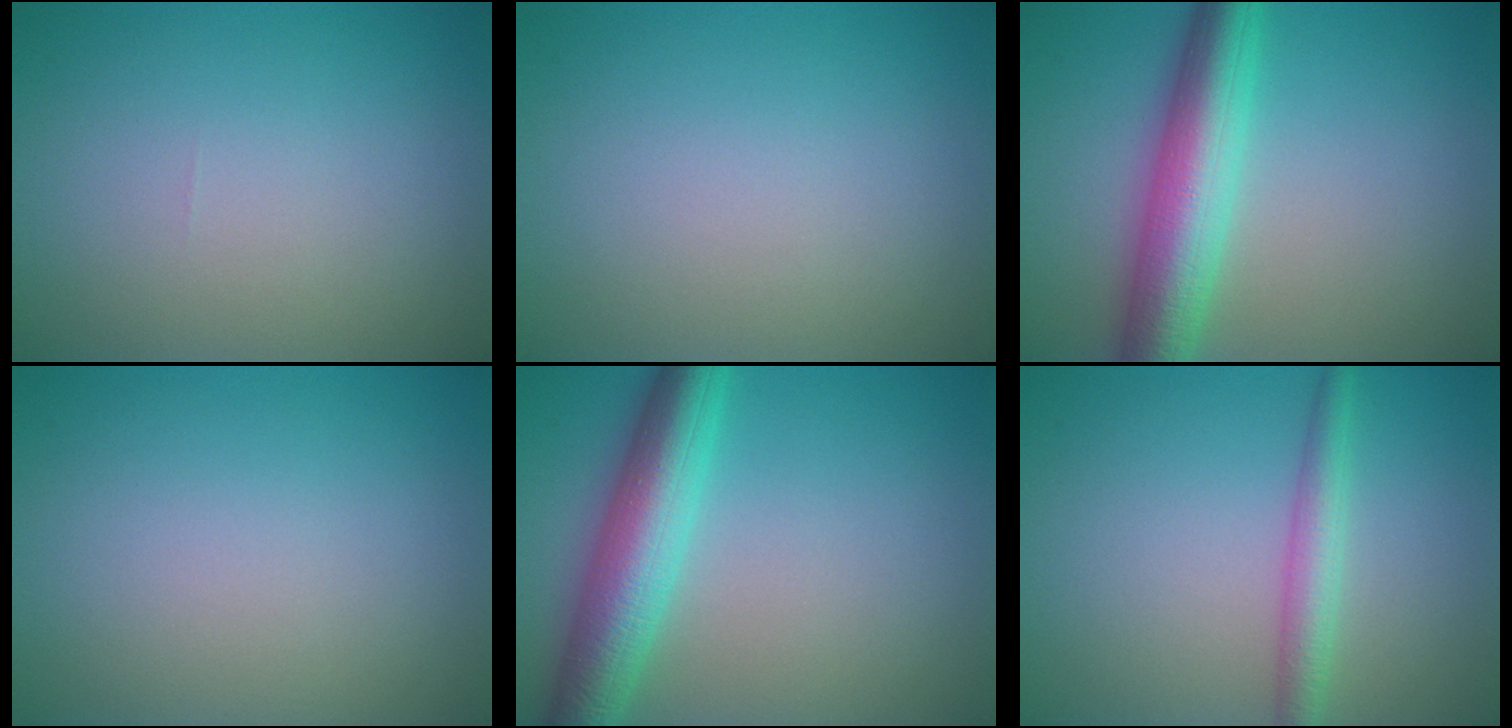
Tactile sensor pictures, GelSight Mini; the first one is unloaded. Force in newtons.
{"total": 0.0}
{"total": 7.3, "press": 7.3, "slide": 0.1}
{"total": 0.0}
{"total": 7.1, "press": 7.1, "slide": 0.0}
{"total": 2.7, "press": 2.7, "slide": 0.1}